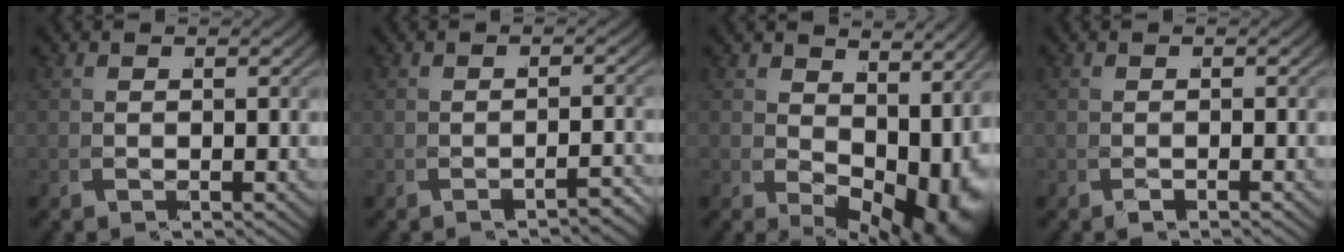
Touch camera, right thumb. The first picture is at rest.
{"total": 2.1, "force": [-1.8, -1.0, -0.4], "torque": [-0.014, -0.003, -0.028]}
{"total": 7.1, "force": [0.0, 3.7, 6.1], "torque": [-0.100, -0.018, 0.015]}
{"total": 0.7, "force": [0.0, -0.6, -0.4], "torque": [0.004, 0.009, -0.007]}